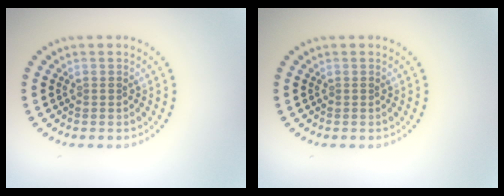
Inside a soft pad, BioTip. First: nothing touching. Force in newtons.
{"total": 0.0}